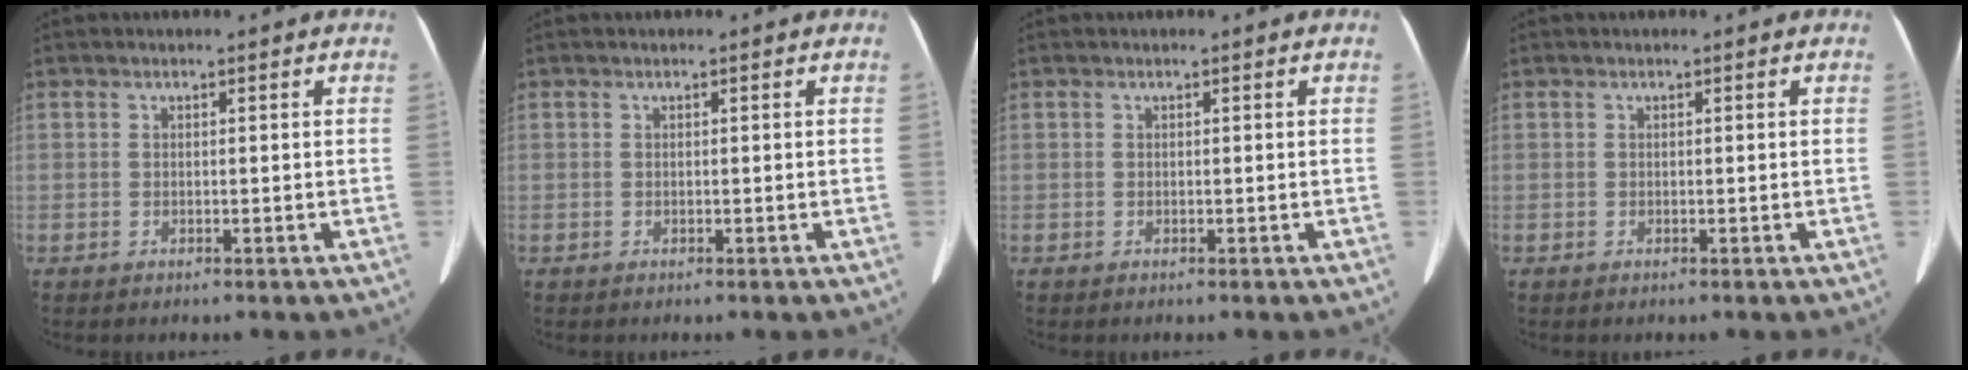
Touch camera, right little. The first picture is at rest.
{"total": 0.0}
{"total": 0.0}
{"total": 0.0}